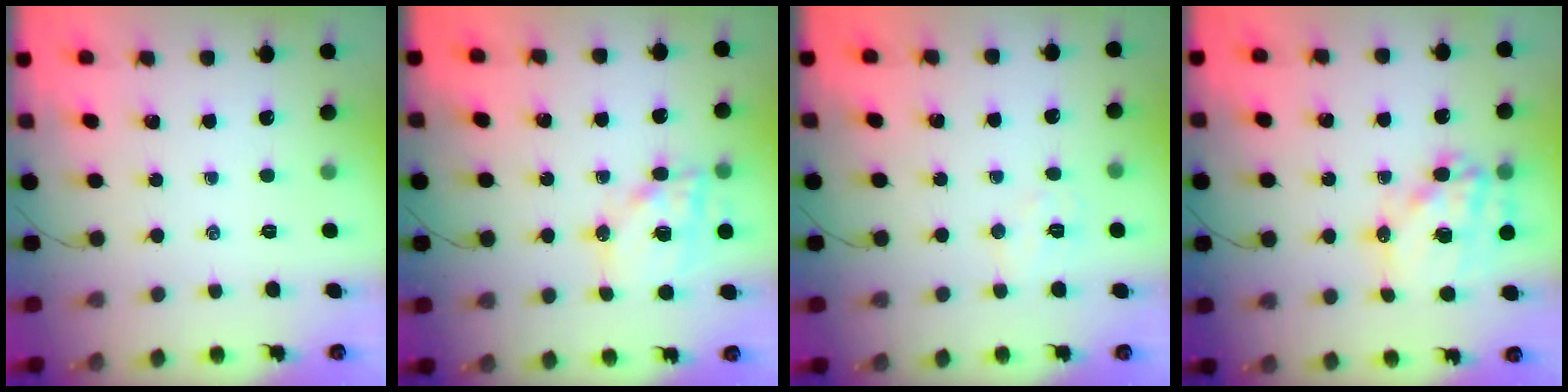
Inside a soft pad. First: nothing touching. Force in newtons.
{"total": 15.2, "press": 14.9, "slide": 3.0}
{"total": 5.4, "press": 5.4, "slide": 0.9}
{"total": 16.8, "press": 16.4, "slide": 3.6}